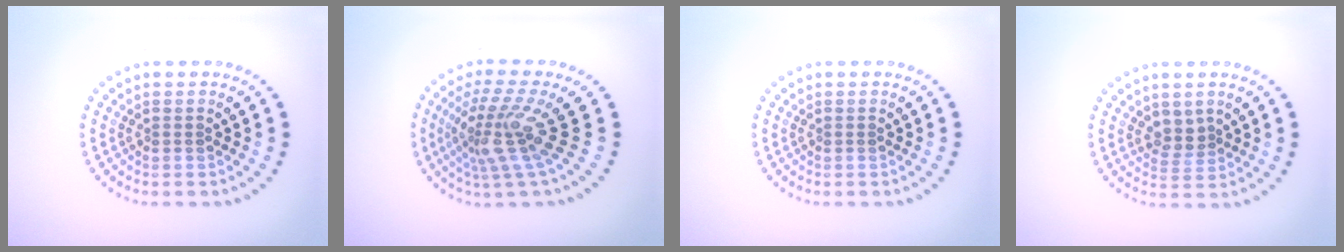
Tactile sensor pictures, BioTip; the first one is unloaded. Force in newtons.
{"total": 4.6, "press": 3.1, "slide": 3.4}
{"total": 0.0}
{"total": 1.9, "press": 1.4, "slide": 1.2}